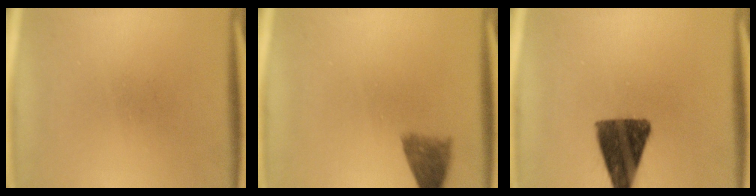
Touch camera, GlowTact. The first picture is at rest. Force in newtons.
{"total": 3.8}
{"total": 12.4}